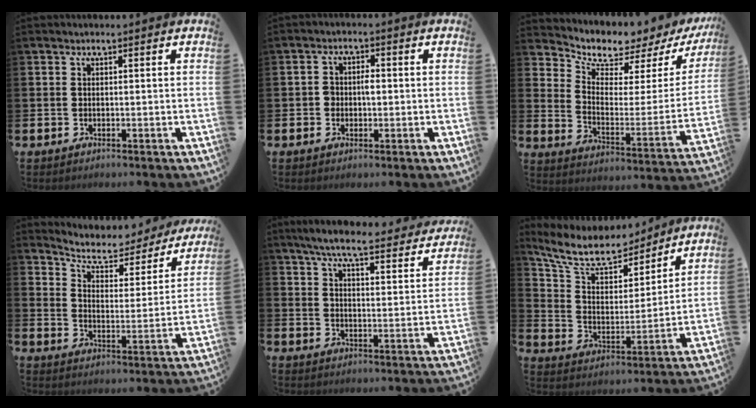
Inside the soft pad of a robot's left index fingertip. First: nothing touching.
{"total": 2.1, "force": [-0.2, 1.5, 1.4], "torque": [-0.017, 0.004, -0.008]}
{"total": 5.4, "force": [5.0, 2.0, 0.5], "torque": [-0.043, -0.047, 0.079]}
{"total": 6.8, "force": [5.9, 2.6, 2.3], "torque": [-0.075, -0.039, 0.097]}
{"total": 6.8, "force": [6.2, 0.4, 2.9], "torque": [-0.075, -0.042, 0.101]}
{"total": 10.9, "force": [9.6, 3.8, 3.6], "torque": [-0.117, -0.057, 0.170]}